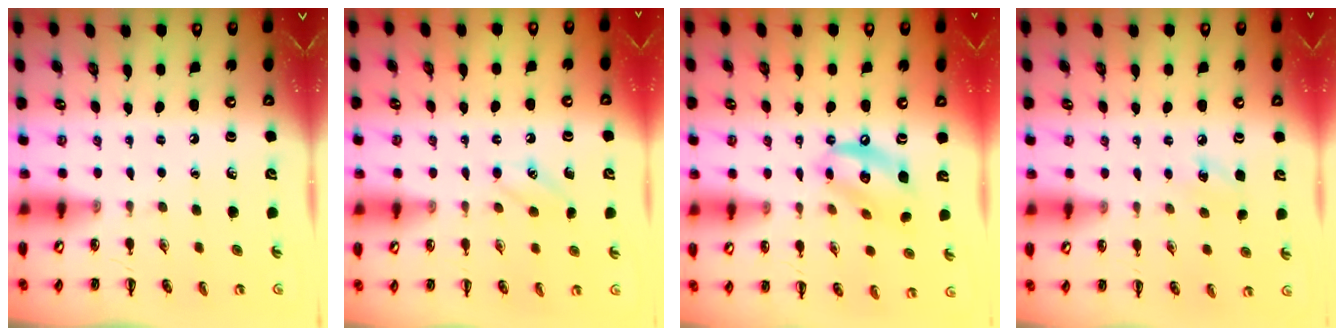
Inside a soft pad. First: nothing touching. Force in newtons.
{"total": 7.5, "press": 7.2, "slide": 1.9}
{"total": 12.5, "press": 12.3, "slide": 2.2}
{"total": 6.4, "press": 6.1, "slide": 1.9}